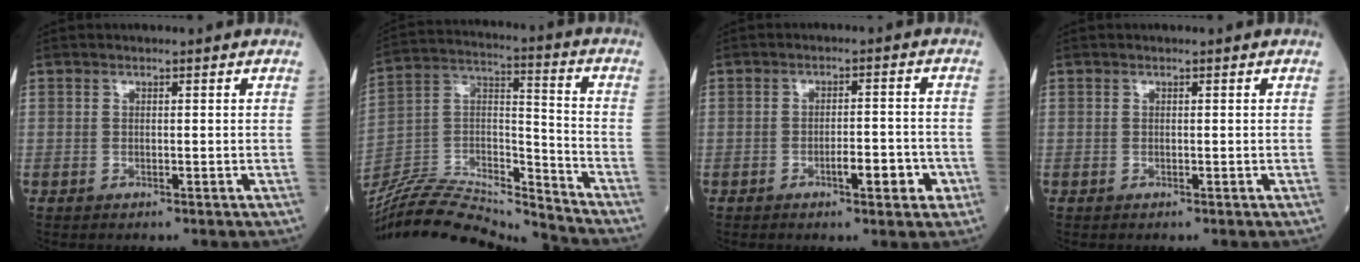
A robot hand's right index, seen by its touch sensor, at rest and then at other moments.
{"total": 20.5, "force": [-19.9, 1.2, 5.0], "torque": [-0.101, 0.029, -0.344]}
{"total": 5.1, "force": [-2.2, 1.3, 4.4], "torque": [-0.059, 0.004, -0.028]}
{"total": 0.0}